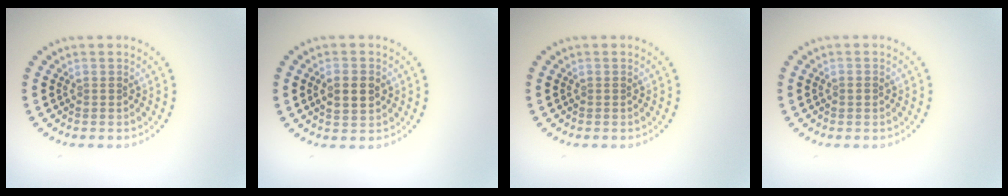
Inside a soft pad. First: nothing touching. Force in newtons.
{"total": 2.7, "press": 2.7, "slide": 0.2}
{"total": 0.0}
{"total": 0.8, "press": 0.8, "slide": 0.2}